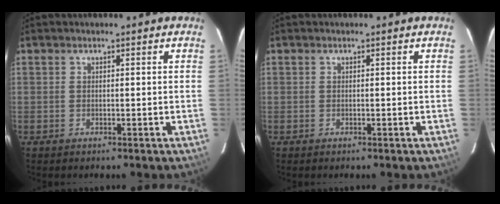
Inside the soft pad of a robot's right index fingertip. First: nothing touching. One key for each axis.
{"total": 0.0}